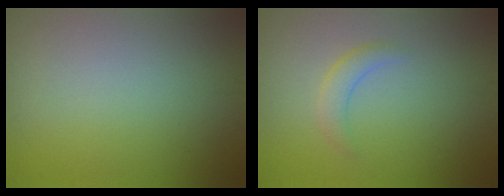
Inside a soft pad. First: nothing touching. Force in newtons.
{"total": 1.8, "press": 1.8, "slide": 0.0}